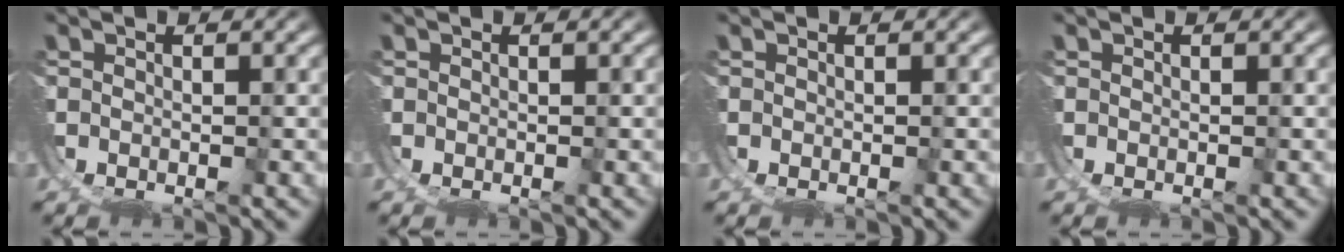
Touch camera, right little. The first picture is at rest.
{"total": 0.0}
{"total": 0.0}
{"total": 0.0}